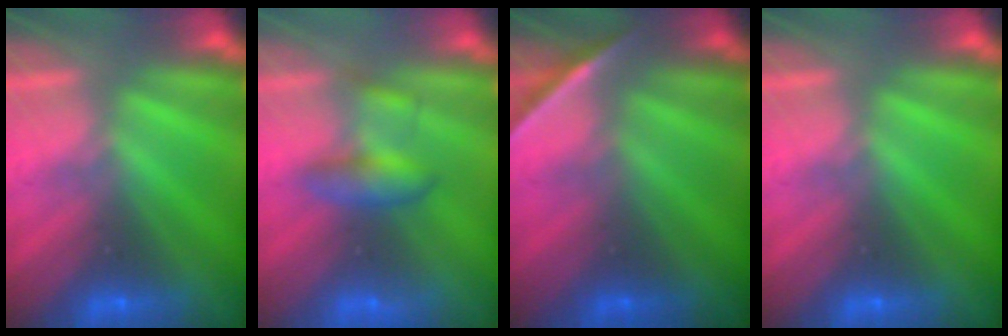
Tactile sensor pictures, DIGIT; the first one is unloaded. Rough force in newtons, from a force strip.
{"total": 2.1}
{"total": 1.6}
{"total": 0.0}